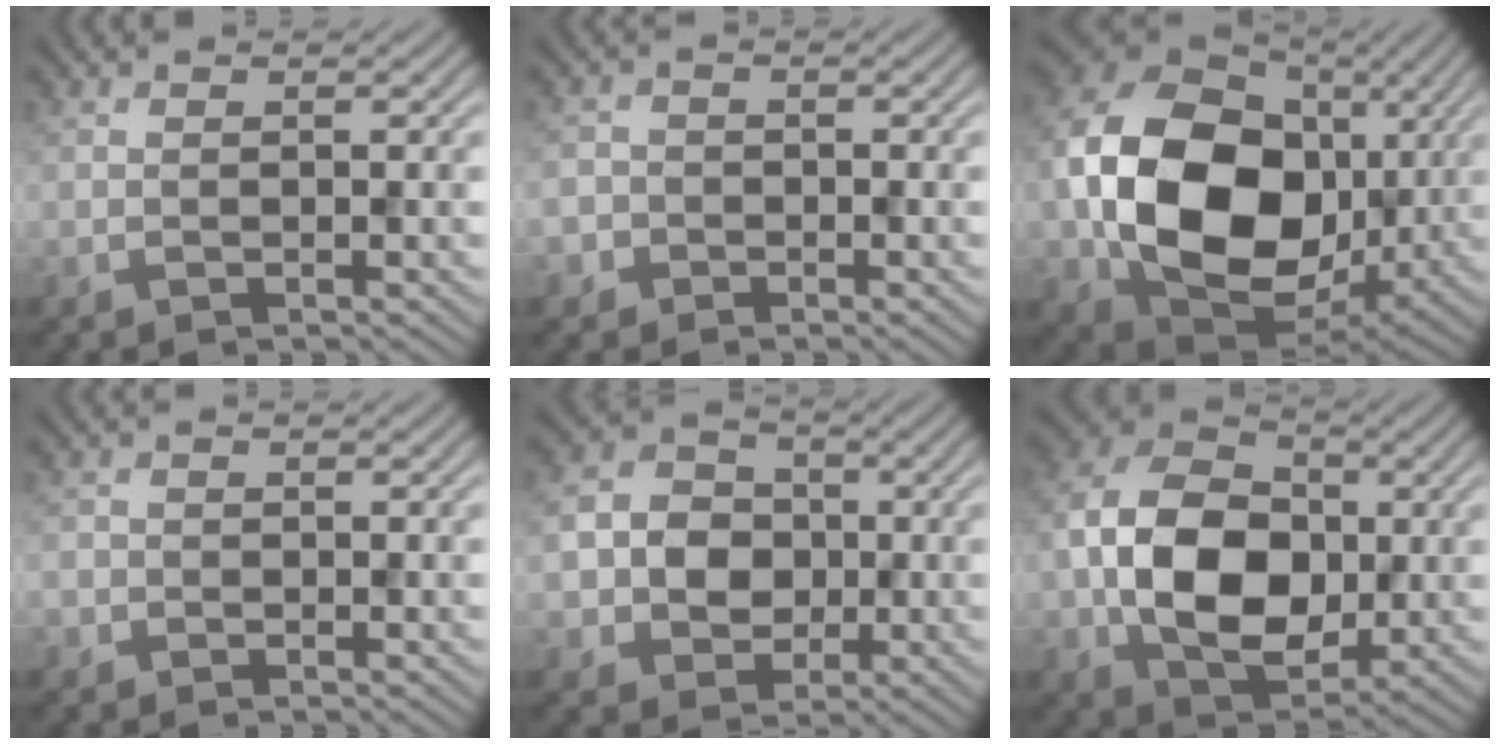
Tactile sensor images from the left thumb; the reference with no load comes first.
{"total": 2.5, "force": [-1.2, 2.1, 0.3], "torque": [0.000, 0.002, -0.035]}
{"total": 18.4, "force": [-0.5, 13.7, 12.3], "torque": [-0.273, -0.030, -0.001]}
{"total": 1.4, "force": [-0.6, 1.2, 0.1], "torque": [0.003, -0.003, -0.017]}
{"total": 6.9, "force": [-0.7, 5.9, 3.6], "torque": [-0.078, 0.000, -0.031]}
{"total": 13.0, "force": [-1.1, 9.1, 9.2], "torque": [-0.198, 0.006, -0.025]}